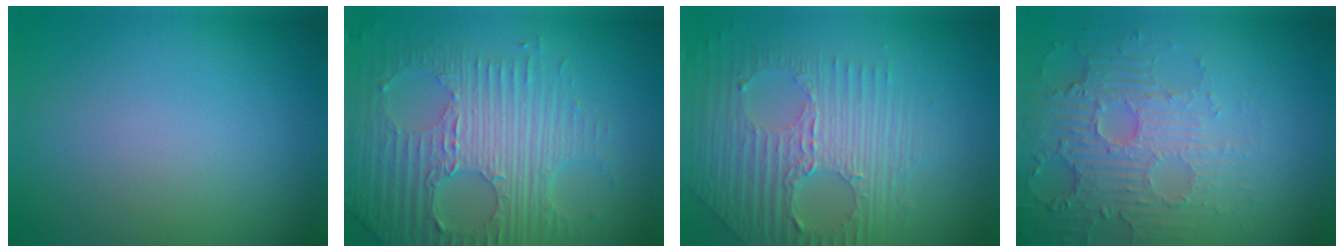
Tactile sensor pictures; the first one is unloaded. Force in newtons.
{"total": 7.9, "press": 5.6, "slide": 5.6}
{"total": 7.1, "press": 4.7, "slide": 5.3}
{"total": 4.2, "press": 4.1, "slide": 1.2}